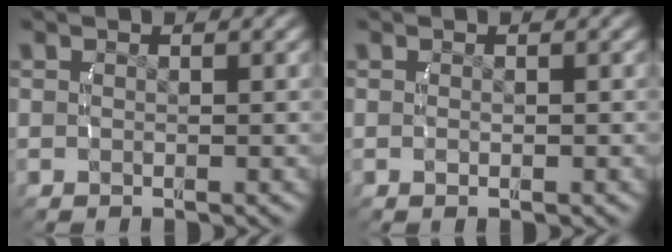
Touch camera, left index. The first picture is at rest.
{"total": 0.7, "force": [-0.2, 0.5, 0.5], "torque": [-0.015, -0.005, -0.001]}